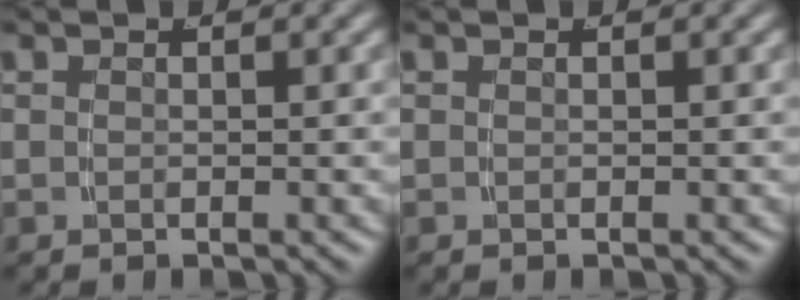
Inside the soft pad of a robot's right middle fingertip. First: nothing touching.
{"total": 0.0}